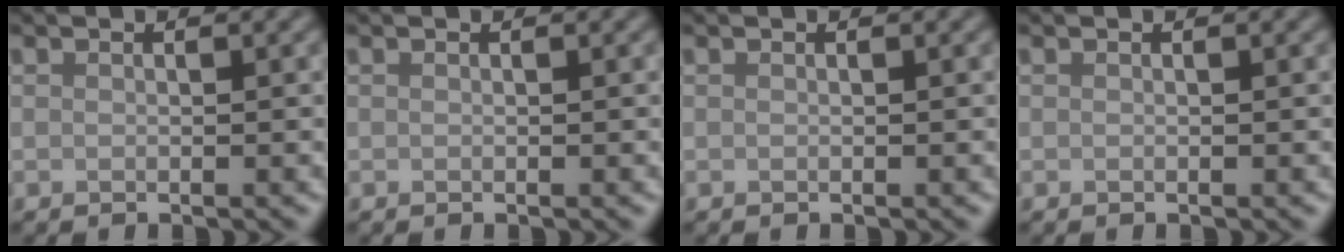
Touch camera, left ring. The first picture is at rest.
{"total": 0.0}
{"total": 0.0}
{"total": 0.0}